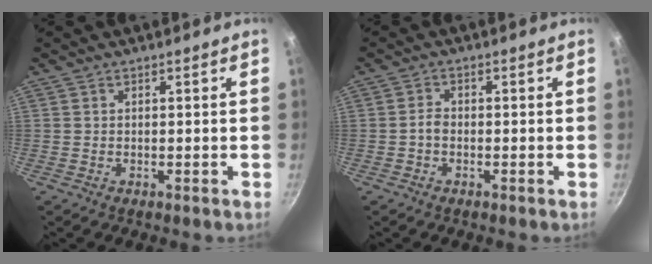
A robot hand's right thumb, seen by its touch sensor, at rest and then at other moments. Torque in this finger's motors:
{"motor_torque": [0.30, 0.61, 0.36, -0.23, -0.02]}